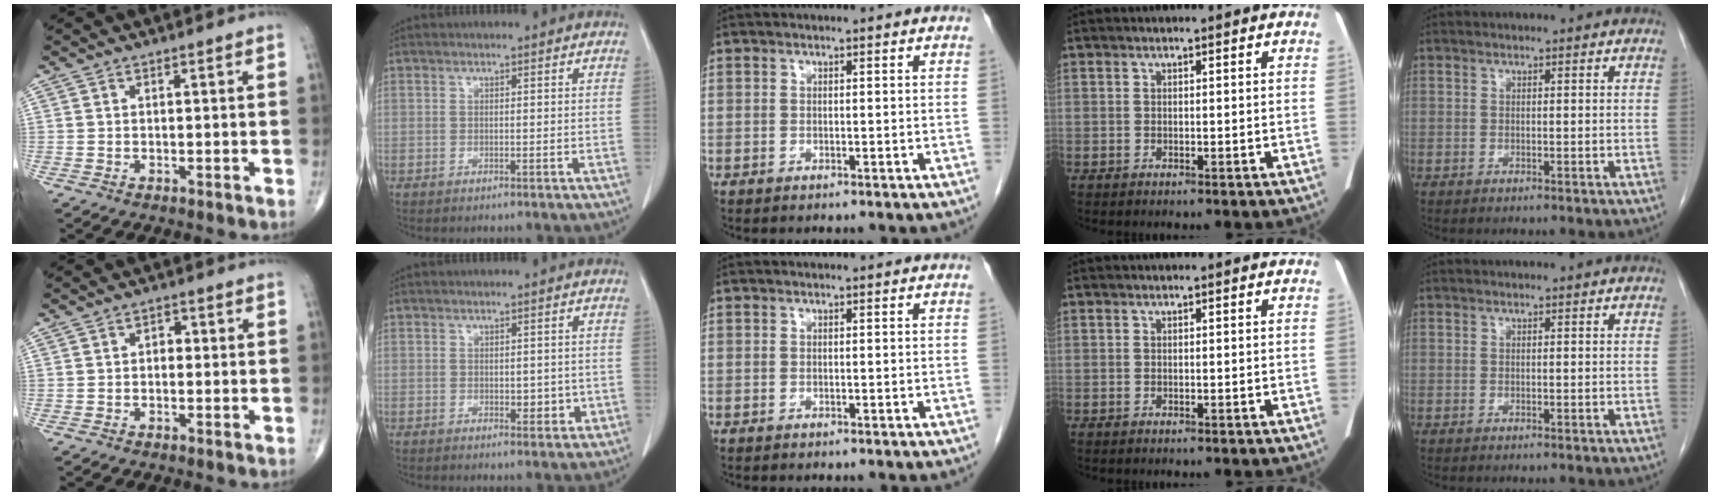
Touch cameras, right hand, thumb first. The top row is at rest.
{"thumb": {"total": 2.0, "force": [0.1, 1.4, 1.4], "torque": [-0.011, 0.008, -0.004]}, "index": {"total": 2.8, "force": [-0.4, 1.7, 2.2], "torque": [-0.019, 0.000, 0.002]}}